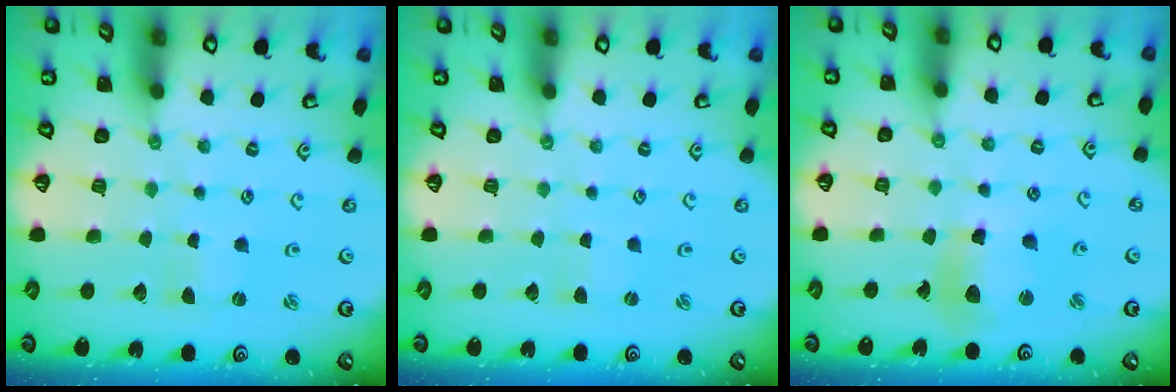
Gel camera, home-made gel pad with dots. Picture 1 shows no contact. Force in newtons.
{"total": 0.0}
{"total": 10.6, "press": 10.4, "slide": 1.8}